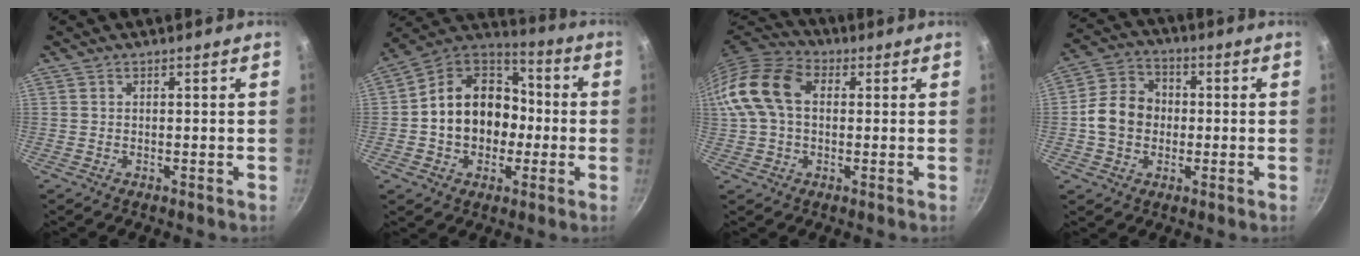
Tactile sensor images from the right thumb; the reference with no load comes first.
{"total": 17.6, "force": [-1.3, 14.0, 10.6], "torque": [-0.146, 0.048, -0.032]}
{"total": 13.5, "force": [1.9, 9.3, 9.6], "torque": [-0.170, 0.025, 0.017]}
{"total": 10.0, "force": [-0.6, 8.3, 5.5], "torque": [-0.069, 0.022, -0.026]}